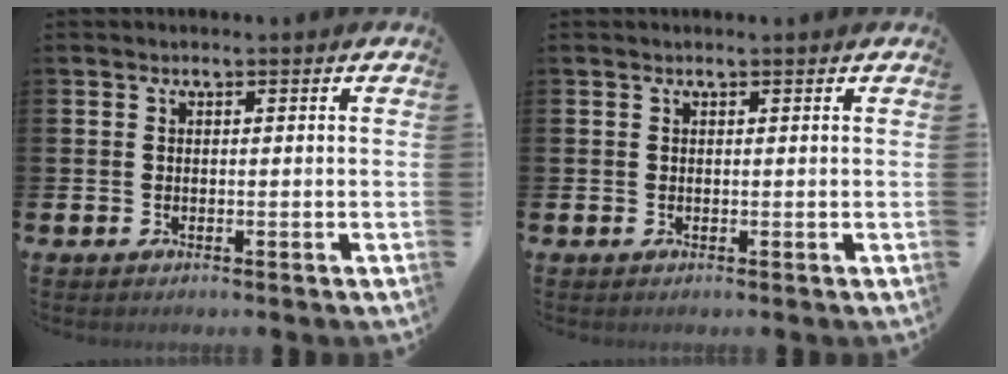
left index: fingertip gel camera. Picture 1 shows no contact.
{"total": 0.0}